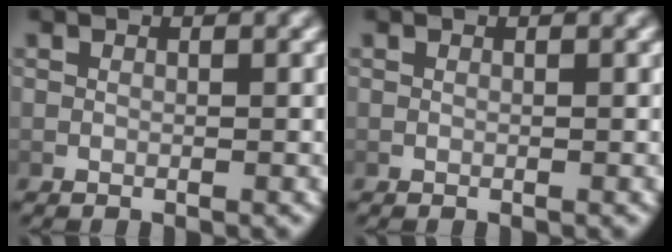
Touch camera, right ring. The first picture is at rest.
{"total": 0.0}